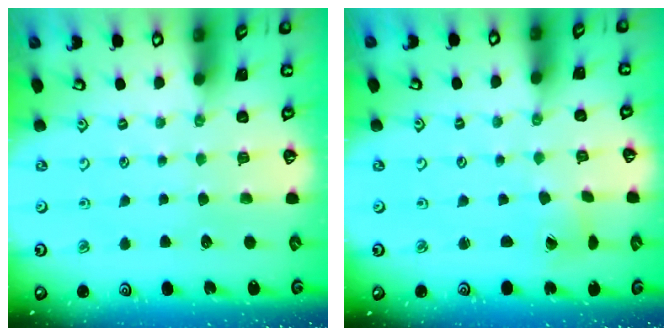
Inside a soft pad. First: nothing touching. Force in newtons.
{"total": 1.6, "press": 1.5, "slide": 0.3}